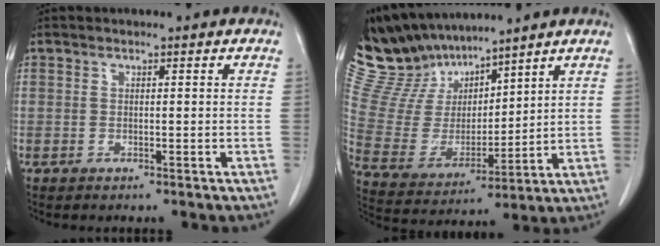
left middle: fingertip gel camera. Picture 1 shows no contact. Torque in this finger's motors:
{"motor_torque": [1.03, -1.11, 0.00, -0.08]}